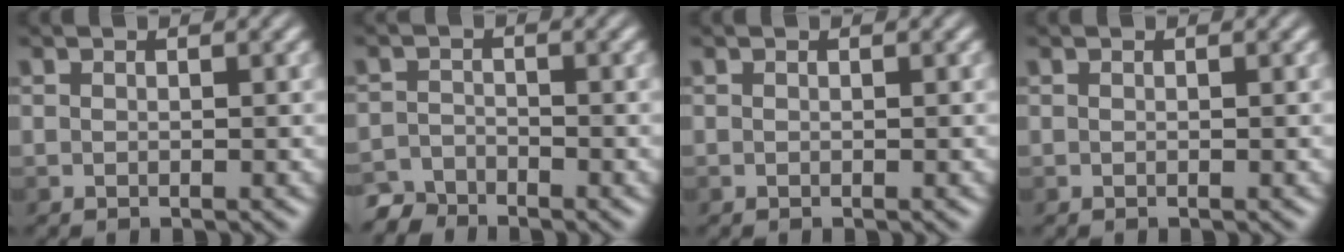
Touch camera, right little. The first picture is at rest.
{"total": 2.3, "force": [-2.2, 0.8, 0.1], "torque": [0.001, 0.002, -0.050]}
{"total": 0.0}
{"total": 0.0}